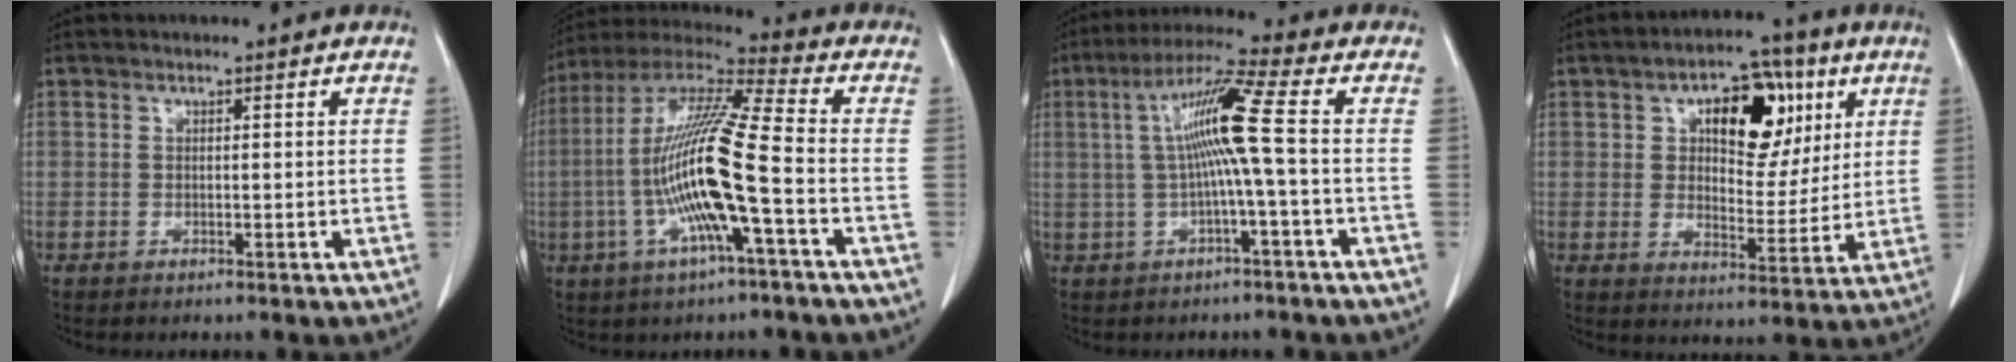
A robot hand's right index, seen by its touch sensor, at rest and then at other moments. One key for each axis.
{"total": 16.1, "fx": -3.3, "fy": 0.4, "fz": 15.8, "tx": -0.314, "ty": 0.004, "tz": -0.071}
{"total": 9.0, "fx": 0.2, "fy": -1.4, "fz": 8.9, "tx": -0.168, "ty": 0.020, "tz": 0.006}
{"total": 12.9, "fx": 4.9, "fy": 6.8, "fz": 9.8, "tx": -0.139, "ty": 0.025, "tz": 0.082}